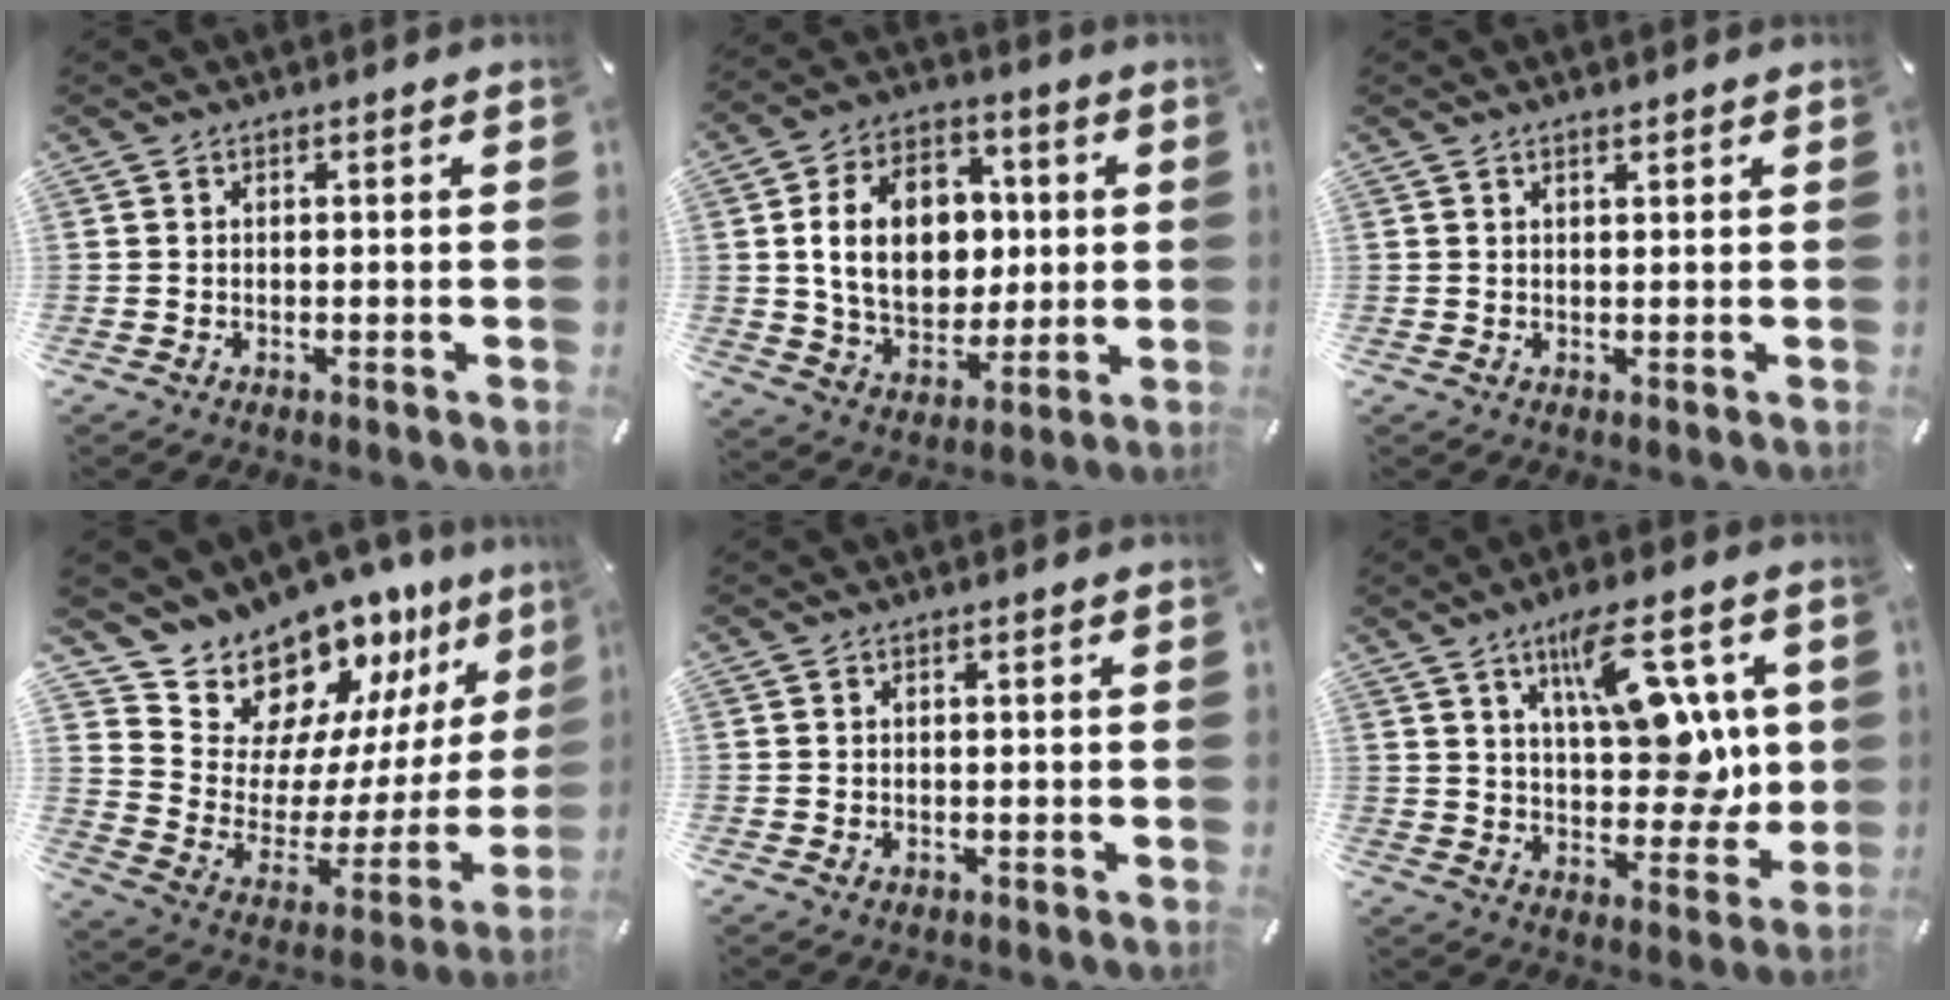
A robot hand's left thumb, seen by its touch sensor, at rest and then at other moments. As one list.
[{"total": 17.0, "force": [1.9, 12.6, 11.2], "torque": [-0.205, 0.011, 0.038]}, {"total": 1.0, "force": [0.8, 0.2, 0.5], "torque": [-0.011, -0.001, 0.014]}, {"total": 16.1, "force": [14.8, 6.1, 1.5], "torque": [-0.034, -0.157, 0.264]}, {"total": 0.6, "force": [0.0, 0.4, 0.4], "torque": [-0.008, 0.004, -0.001]}, {"total": 15.7, "force": [6.6, 7.7, 11.9], "torque": [-0.164, -0.026, 0.113]}]